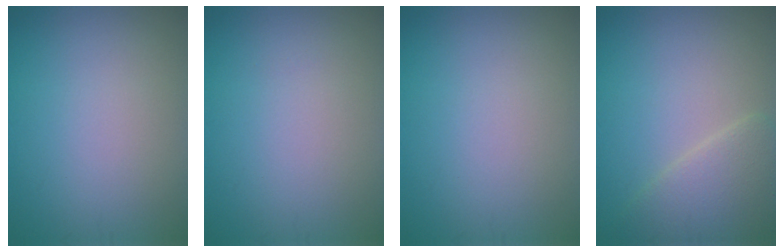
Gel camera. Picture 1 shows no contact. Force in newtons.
{"total": 0.0}
{"total": 0.0}
{"total": 4.0, "press": 4.0, "slide": 0.1}